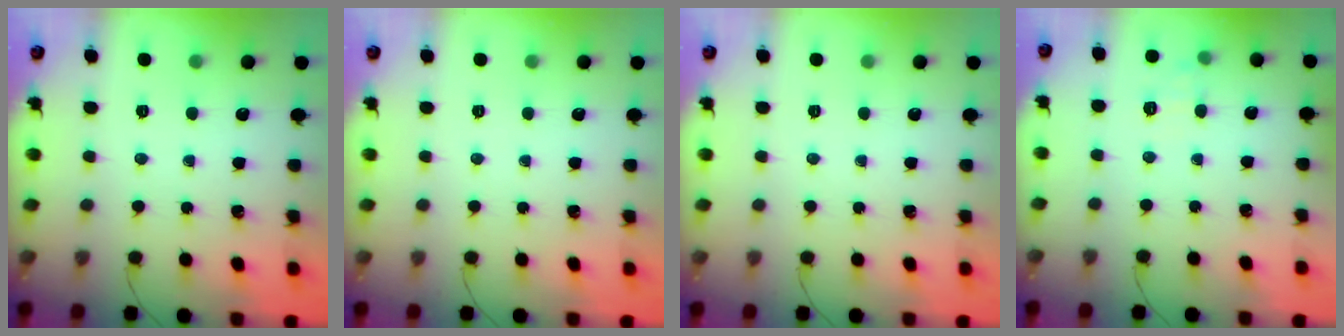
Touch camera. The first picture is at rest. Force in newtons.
{"total": 0.0}
{"total": 0.0}
{"total": 7.5, "press": 7.3, "slide": 2.0}